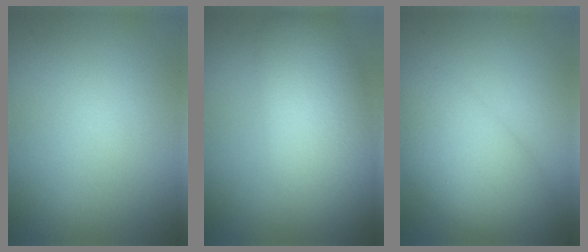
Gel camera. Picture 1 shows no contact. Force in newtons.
{"total": 9.4, "press": 9.4, "slide": 0.7}
{"total": 7.5, "press": 7.5, "slide": 0.3}